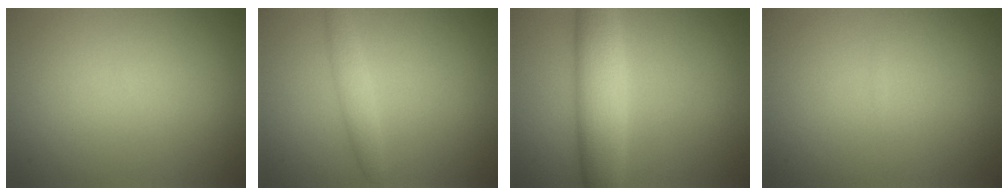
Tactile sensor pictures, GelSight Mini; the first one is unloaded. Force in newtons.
{"total": 1.8, "press": 1.8, "slide": 0.1}
{"total": 5.8, "press": 5.8, "slide": 0.2}
{"total": 0.0}